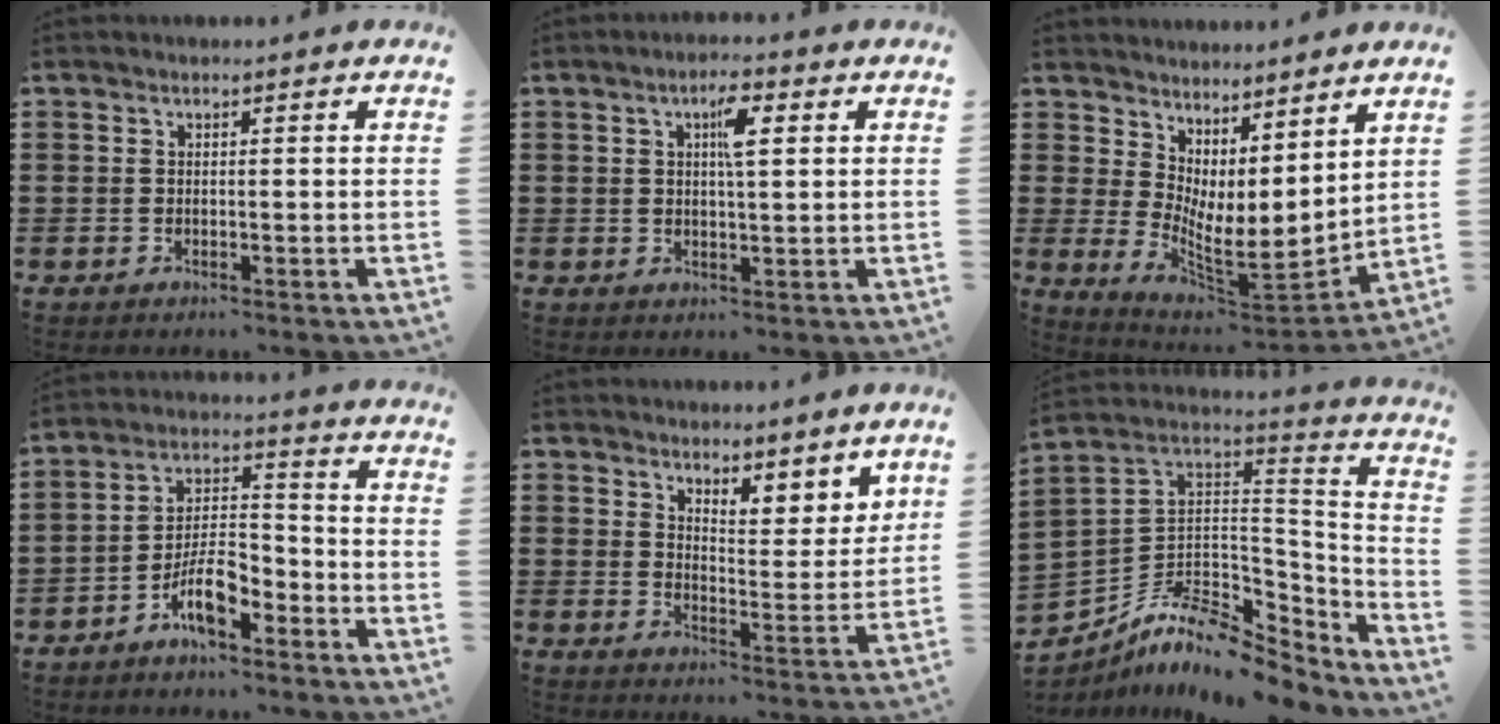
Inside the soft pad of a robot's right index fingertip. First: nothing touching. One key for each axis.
{"total": 4.5, "fx": 1.5, "fy": 1.2, "fz": 4.0, "tx": -0.068, "ty": 0.005, "tz": 0.019}
{"total": 6.0, "fx": 2.8, "fy": 2.9, "fz": 4.4, "tx": -0.101, "ty": -0.042, "tz": 0.058}
{"total": 7.6, "fx": -4.8, "fy": 2.8, "fz": 5.2, "tx": -0.109, "ty": 0.008, "tz": -0.090}
{"total": 4.7, "fx": 4.5, "fy": 1.6, "fz": 0.2, "tx": -0.009, "ty": -0.030, "tz": 0.079}
{"total": 9.2, "fx": -6.9, "fy": 4.0, "fz": 4.6, "tx": -0.096, "ty": 0.003, "tz": -0.130}